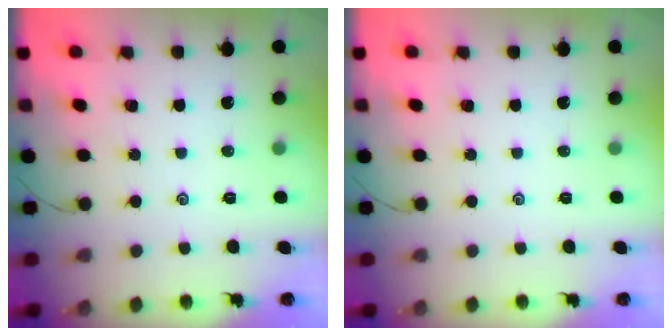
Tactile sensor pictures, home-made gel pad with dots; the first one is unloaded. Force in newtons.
{"total": 0.0}